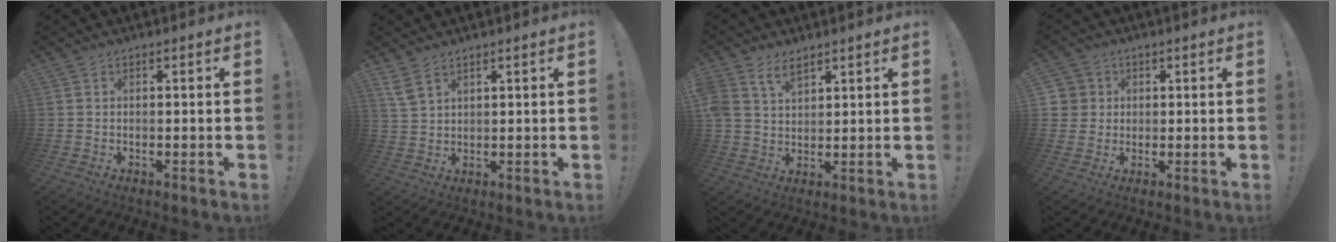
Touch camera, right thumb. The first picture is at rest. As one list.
[{"total": 4.9, "force": [3.5, 2.1, 2.7], "torque": [-0.054, -0.013, 0.068]}, {"total": 6.6, "force": [4.4, 3.7, 3.2], "torque": [-0.068, -0.010, 0.087]}, {"total": 4.6, "force": [1.2, 4.4, 0.5], "torque": [-0.006, -0.002, 0.024]}]